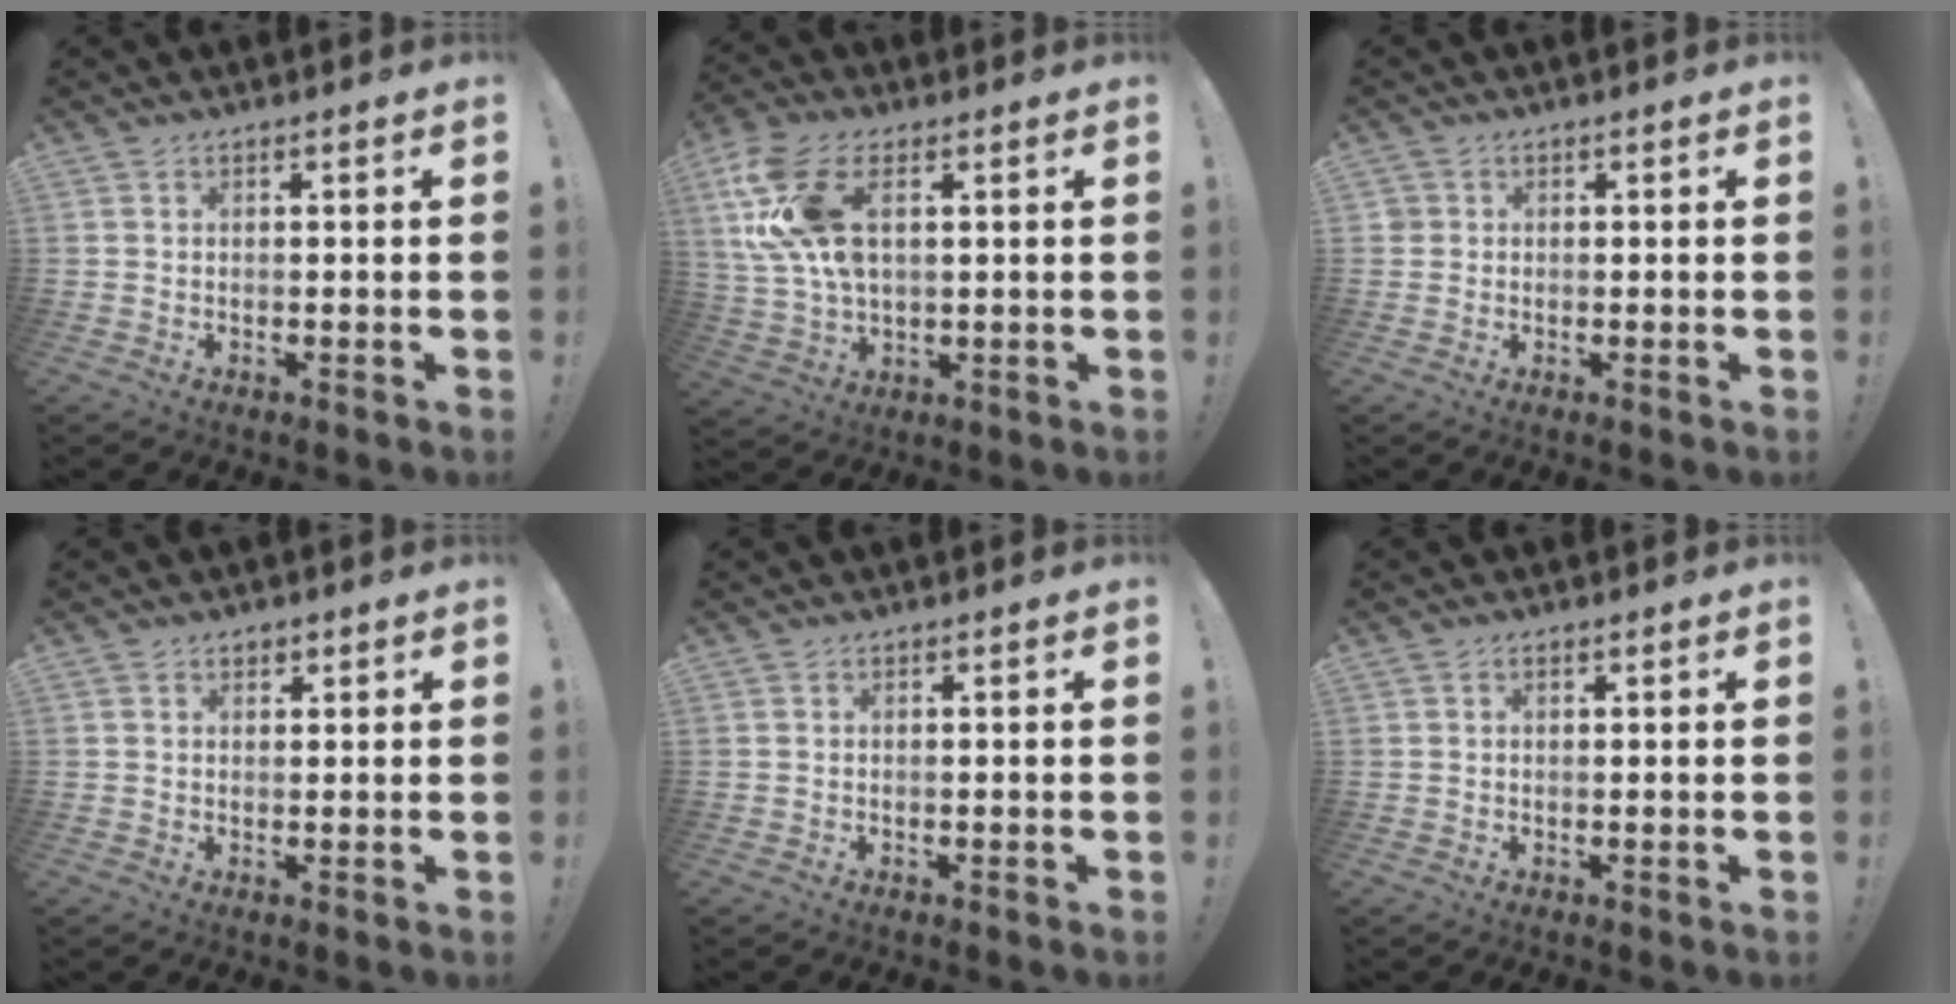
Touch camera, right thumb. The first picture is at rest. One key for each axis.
{"total": 15.8, "fx": 4.9, "fy": 9.3, "fz": 11.9, "tx": -0.242, "ty": -0.007, "tz": 0.094}
{"total": 1.8, "fx": 0.5, "fy": 1.7, "fz": 0.4, "tx": -0.006, "ty": 0.001, "tz": 0.009}
{"total": 1.4, "fx": 0.8, "fy": 1.1, "fz": 0.3, "tx": 0.005, "ty": -0.006, "tz": 0.013}
{"total": 0.0}
{"total": 0.6, "fx": 0.3, "fy": 0.5, "fz": 0.2, "tx": 0.000, "ty": 0.001, "tz": 0.005}